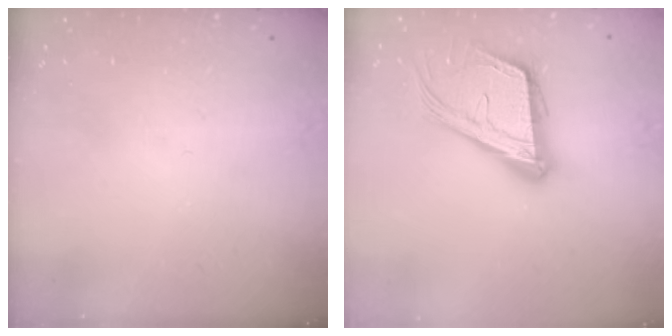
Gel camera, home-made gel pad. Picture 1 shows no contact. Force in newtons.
{"total": 18.5, "press": 18.2, "slide": 3.5}